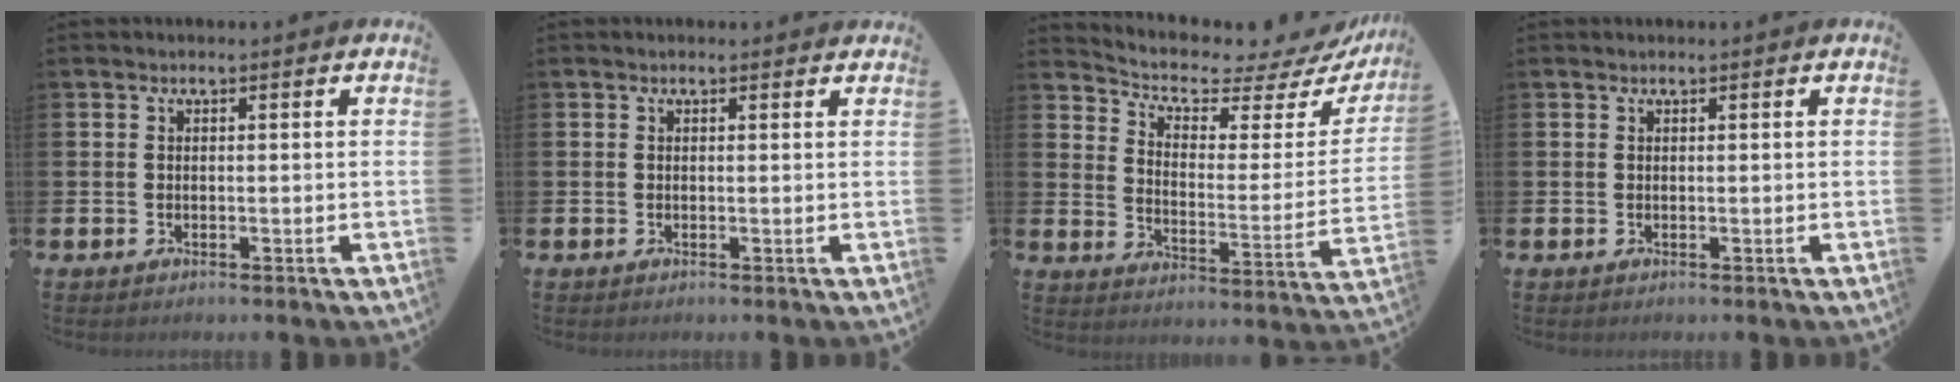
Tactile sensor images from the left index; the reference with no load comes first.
{"total": 0.0}
{"total": 5.4, "force": [4.9, 1.7, 1.3], "torque": [-0.040, -0.054, 0.073]}
{"total": 0.0}